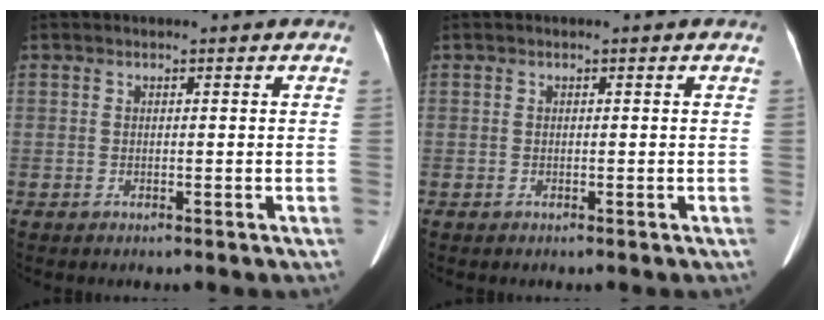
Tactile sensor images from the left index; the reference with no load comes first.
{"total": 0.0}